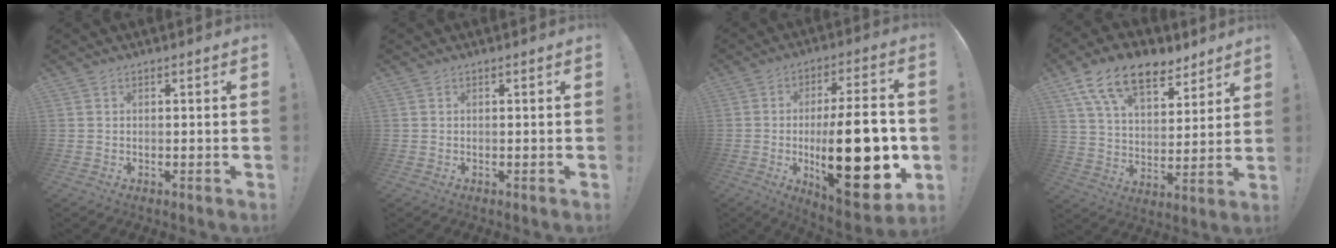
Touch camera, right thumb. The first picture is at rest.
{"total": 0.0}
{"total": 28.2, "force": [-4.0, 10.1, 26.0], "torque": [-0.410, 0.005, -0.052]}
{"total": 16.7, "force": [10.5, 9.0, 9.3], "torque": [-0.153, -0.061, 0.190]}